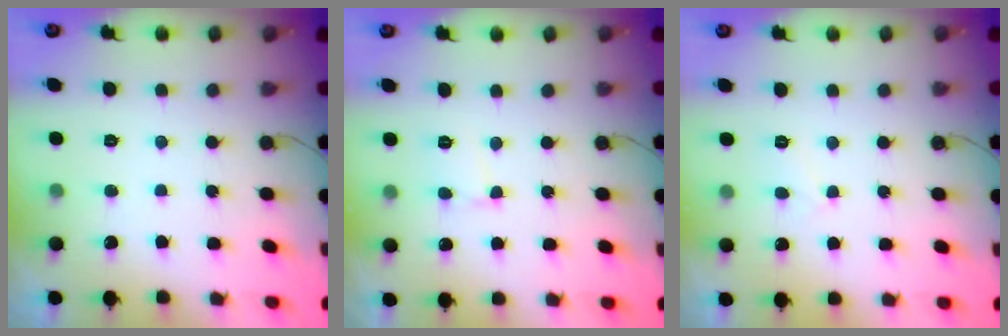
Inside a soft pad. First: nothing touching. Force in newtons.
{"total": 3.6, "press": 3.6, "slide": 0.3}
{"total": 3.2, "press": 3.2, "slide": 0.4}